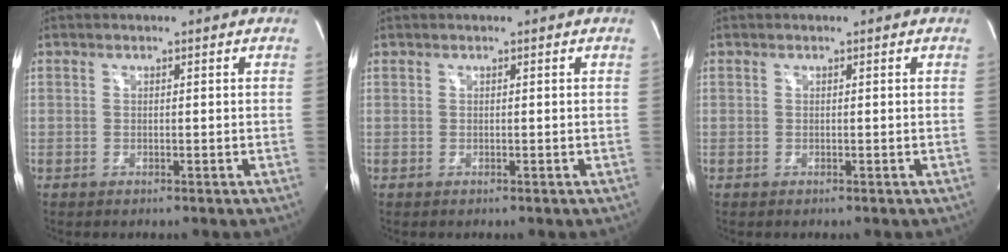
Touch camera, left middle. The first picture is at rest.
{"total": 0.0}
{"total": 0.0}